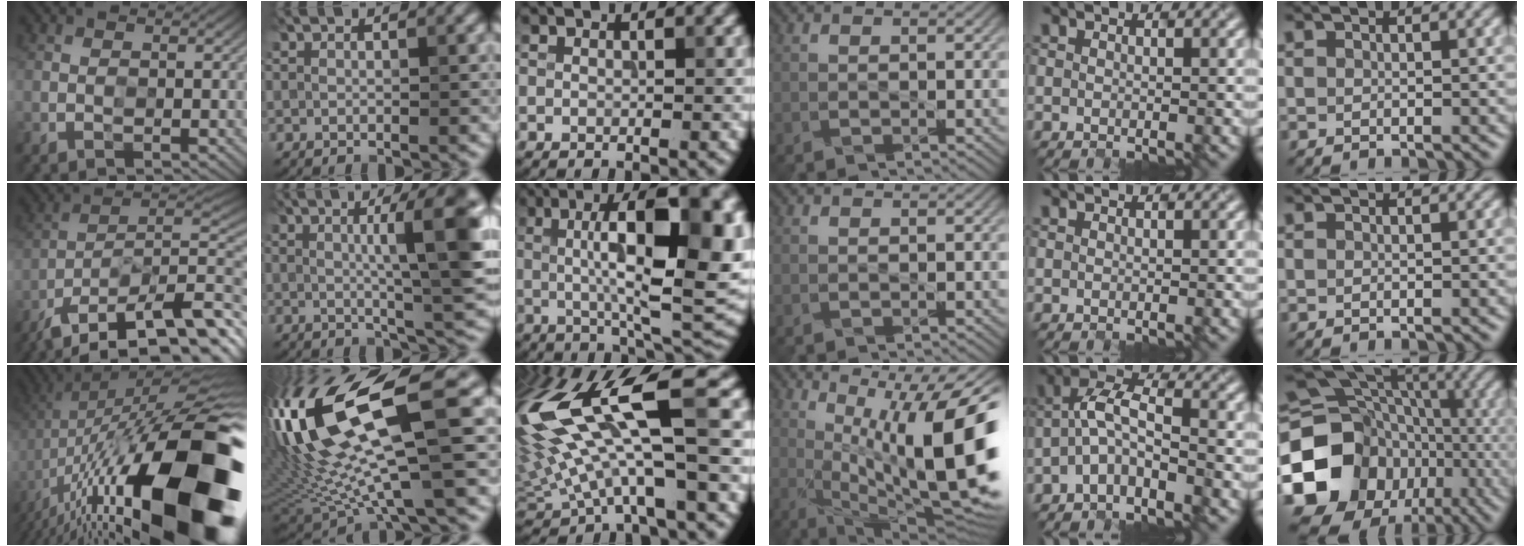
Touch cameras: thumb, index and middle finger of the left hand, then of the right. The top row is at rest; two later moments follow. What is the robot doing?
{"motion": "open", "object": "glasses case"}